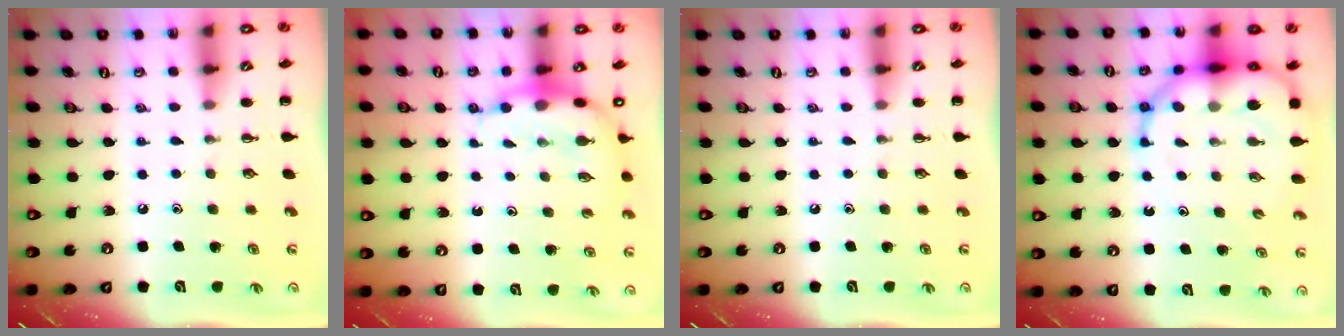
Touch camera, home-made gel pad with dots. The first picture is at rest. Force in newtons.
{"total": 6.9, "press": 6.7, "slide": 1.8}
{"total": 0.0}
{"total": 13.8, "press": 13.3, "slide": 3.7}